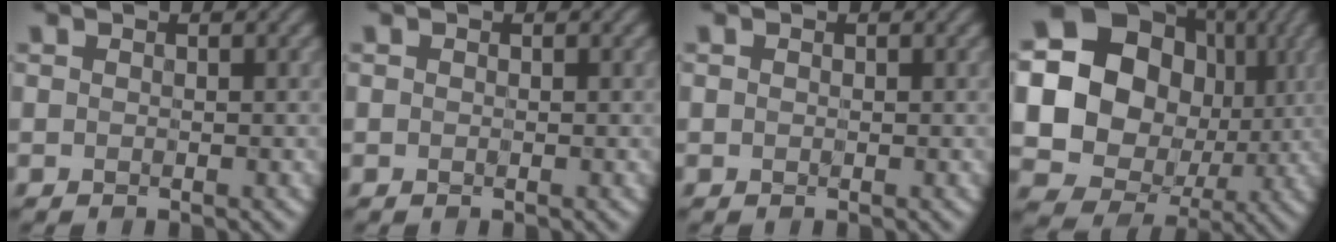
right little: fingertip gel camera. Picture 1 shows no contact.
{"total": 0.0}
{"total": 0.0}
{"total": 21.8, "force": [2.3, 19.6, 9.1], "torque": [-0.199, 0.030, 0.008]}